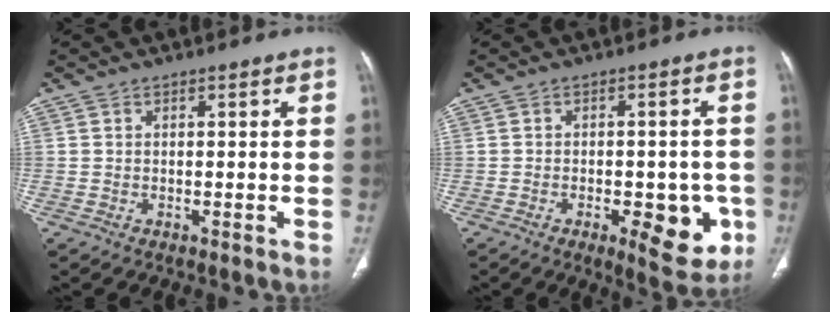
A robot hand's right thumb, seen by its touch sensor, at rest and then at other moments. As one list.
[{"total": 10.5, "force": [-3.7, 4.6, 8.6], "torque": [-0.078, 0.008, -0.038]}]